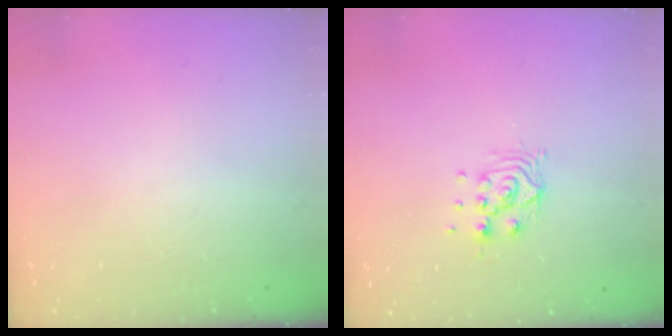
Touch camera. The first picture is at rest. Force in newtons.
{"total": 7.2, "press": 7.2, "slide": 0.6}